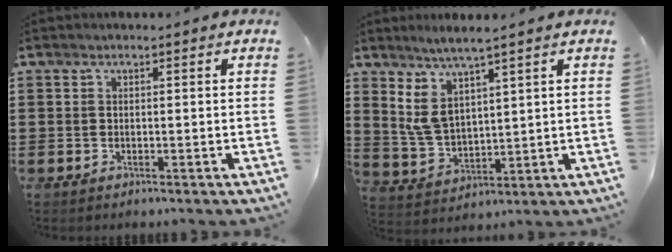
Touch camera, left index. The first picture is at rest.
{"total": 6.4, "force": [3.6, 2.4, 4.7], "torque": [-0.115, -0.009, 0.062]}